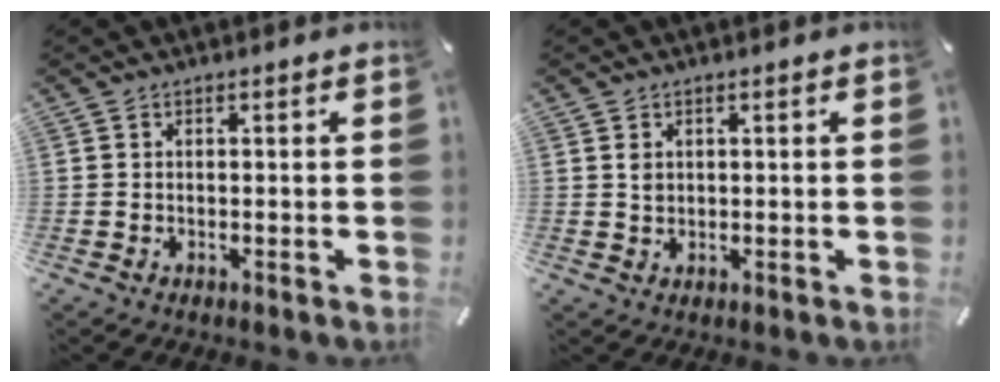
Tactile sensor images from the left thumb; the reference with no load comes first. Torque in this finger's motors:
{"motor_torque": [0.48, 0.38, 0.21, -0.35, 0.06]}